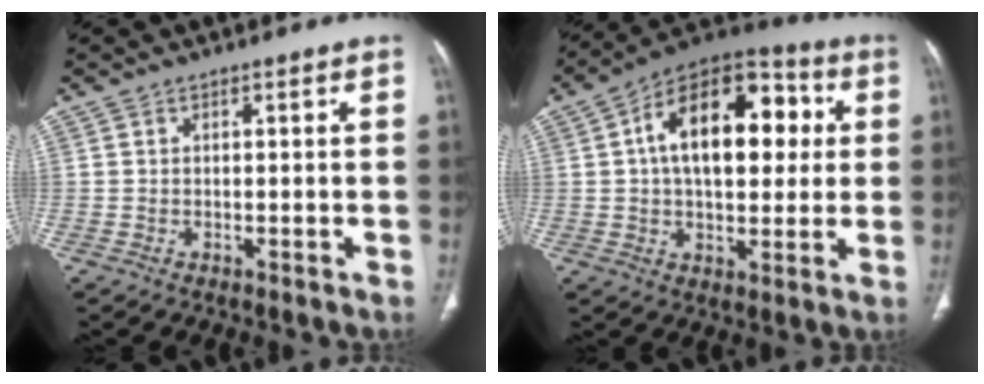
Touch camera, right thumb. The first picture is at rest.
{"total": 21.0, "force": [3.6, 12.0, 16.8], "torque": [-0.230, 0.026, 0.048]}